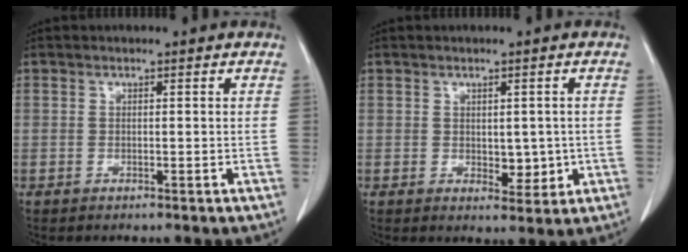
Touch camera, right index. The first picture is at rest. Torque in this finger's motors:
{"motor_torque": [0.14, 0.17, 0.08, 0.03]}